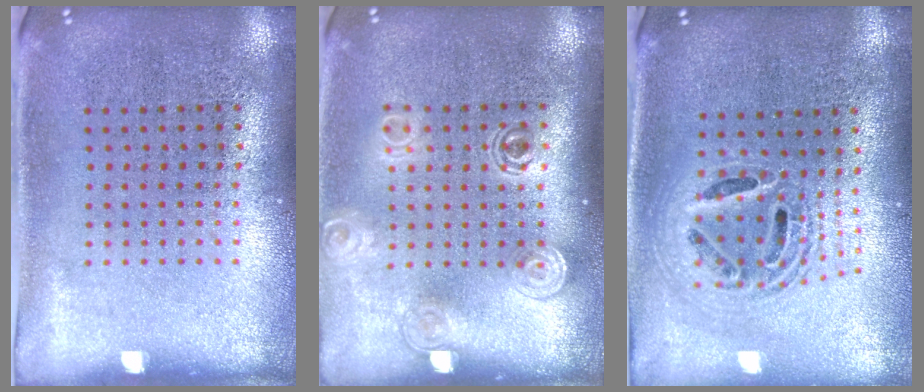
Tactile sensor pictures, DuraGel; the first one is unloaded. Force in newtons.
{"total": 1.6, "press": 1.2, "slide": 1.0}
{"total": 2.0, "press": 1.6, "slide": 1.3}